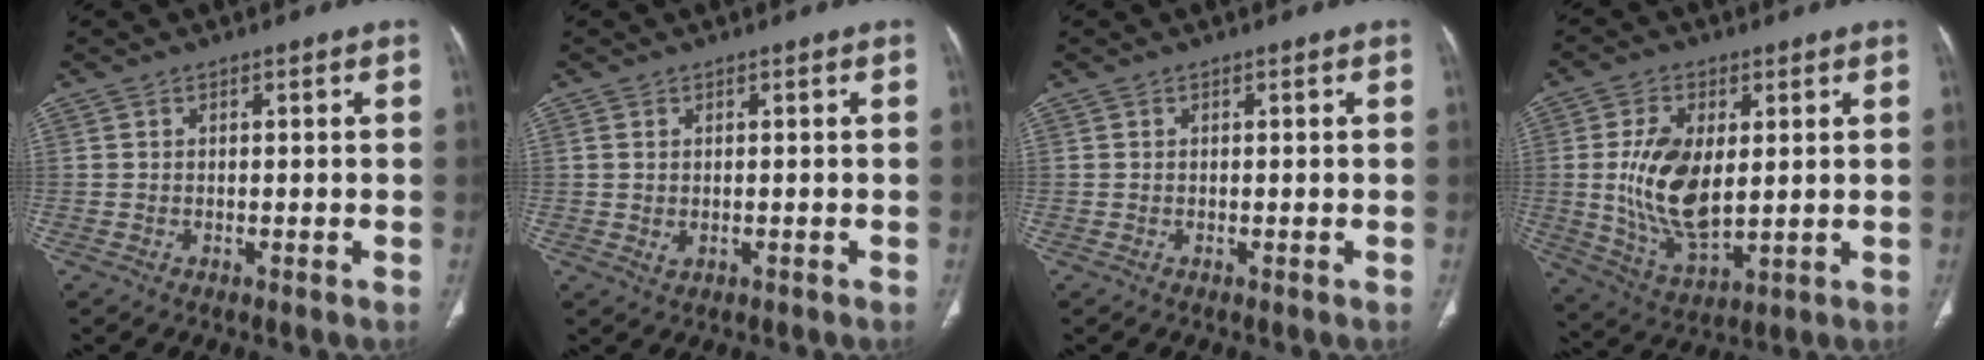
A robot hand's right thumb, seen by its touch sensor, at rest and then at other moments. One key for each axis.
{"total": 1.4, "fx": 0.1, "fy": 1.0, "fz": 0.9, "tx": -0.023, "ty": -0.004, "tz": 0.008}
{"total": 0.0}
{"total": 13.6, "fx": 1.4, "fy": 7.3, "fz": 11.4, "tx": -0.212, "ty": -0.017, "tz": 0.038}